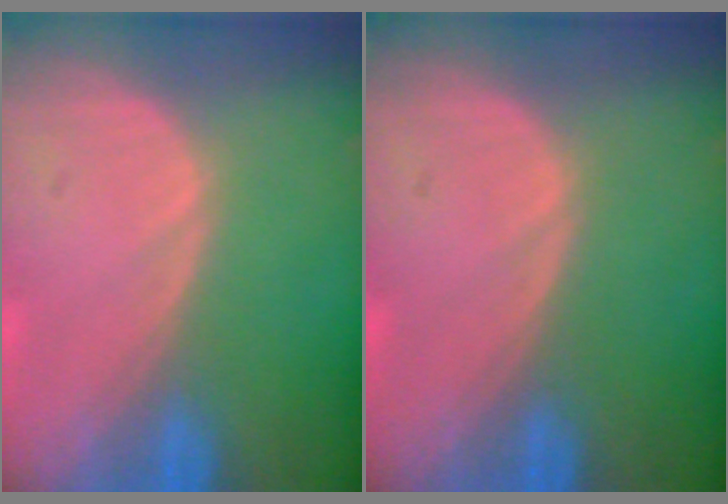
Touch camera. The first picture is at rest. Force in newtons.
{"total": 0.0}